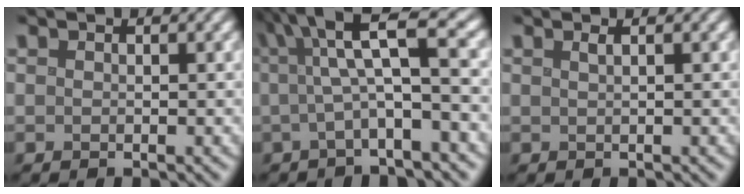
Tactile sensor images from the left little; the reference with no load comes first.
{"total": 6.5, "force": [1.3, 1.1, 6.3], "torque": [-0.099, 0.014, 0.013]}
{"total": 1.1, "force": [0.5, 0.4, 0.9], "torque": [-0.008, 0.003, 0.003]}